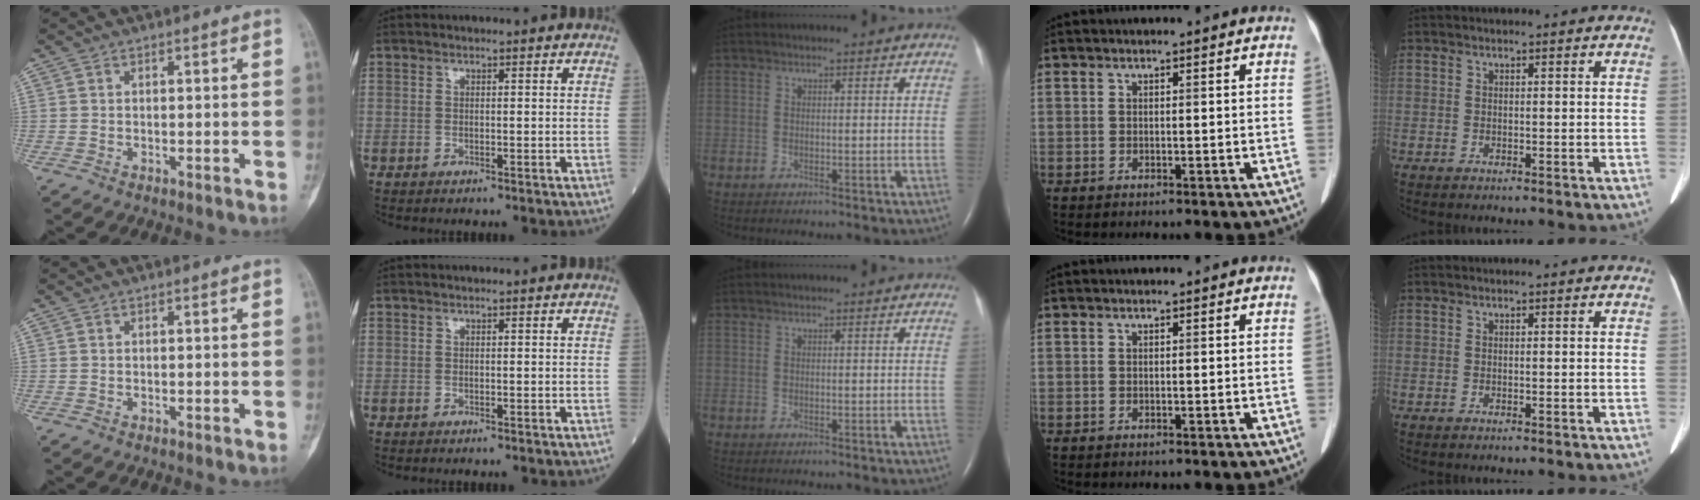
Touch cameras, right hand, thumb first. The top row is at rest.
{}